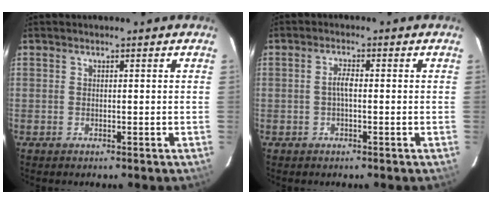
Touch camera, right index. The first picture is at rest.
{"total": 2.0, "force": [-0.3, 0.6, 1.9], "torque": [-0.038, 0.007, -0.007]}